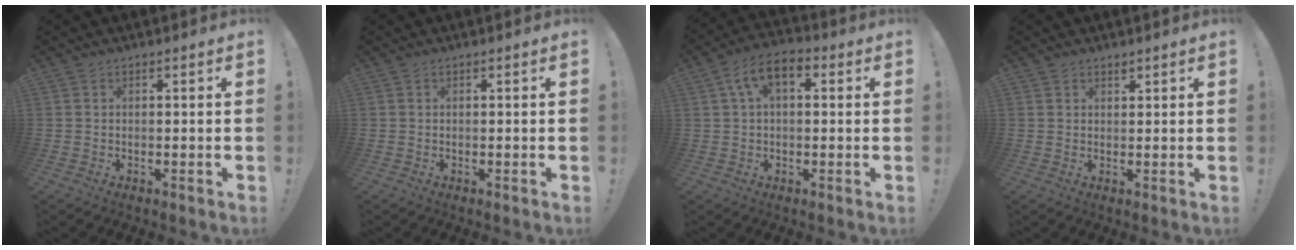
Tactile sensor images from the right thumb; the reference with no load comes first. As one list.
[{"total": 0.0}, {"total": 8.3, "force": [2.5, 4.7, 6.4], "torque": [-0.110, 0.012, 0.048]}, {"total": 1.5, "force": [1.2, 0.8, 0.4], "torque": [0.008, -0.012, 0.020]}]